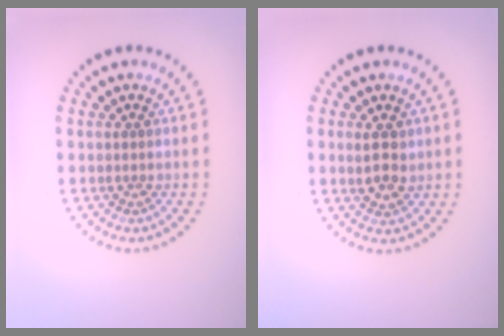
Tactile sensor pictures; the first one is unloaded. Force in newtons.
{"total": 2.5, "press": 2.4, "slide": 0.7}